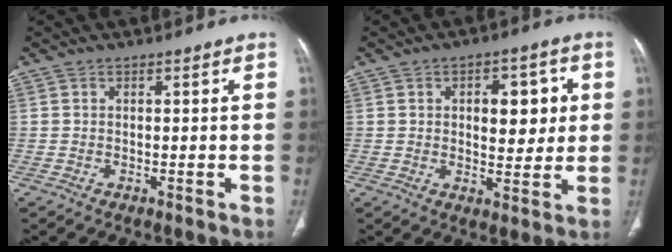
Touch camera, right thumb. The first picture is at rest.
{"total": 9.4, "force": [2.0, 5.3, 7.5], "torque": [-0.065, -0.006, 0.029]}